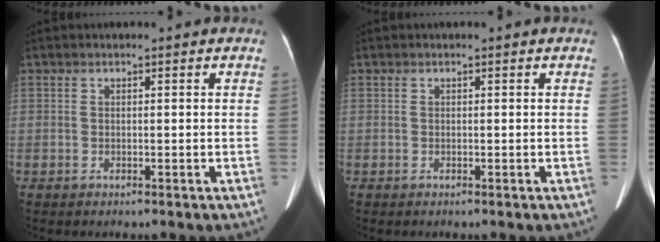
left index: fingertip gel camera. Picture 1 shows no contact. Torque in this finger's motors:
{"motor_torque": [0.01, 0.01, 0.01, 0.00]}